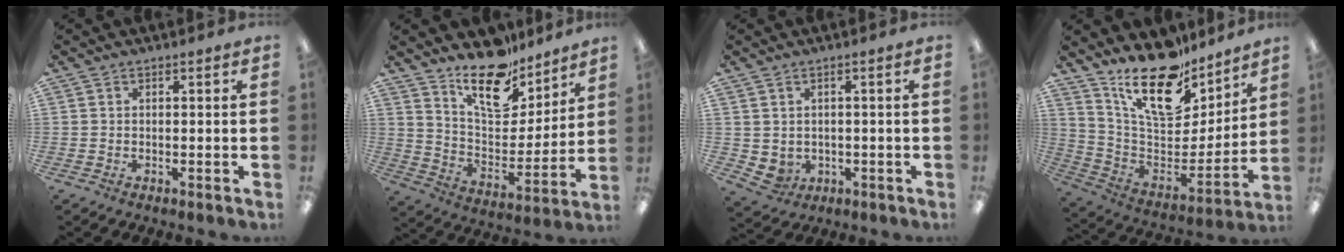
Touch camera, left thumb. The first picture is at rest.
{"total": 18.2, "force": [14.1, 8.1, 8.3], "torque": [-0.140, -0.101, 0.248]}
{"total": 2.3, "force": [1.0, 2.0, 0.5], "torque": [-0.021, -0.012, 0.018]}
{"total": 22.0, "force": [15.6, 10.0, 11.9], "torque": [-0.194, -0.108, 0.278]}